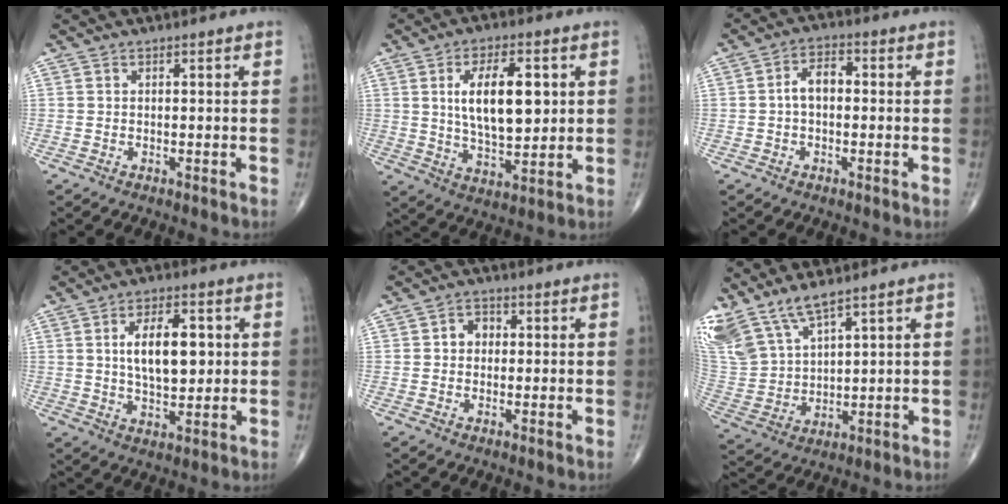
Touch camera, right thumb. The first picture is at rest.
{"total": 13.4, "force": [2.8, 6.2, 11.6], "torque": [-0.179, -0.013, 0.053]}
{"total": 4.9, "force": [-0.2, 3.0, 3.9], "torque": [-0.061, 0.021, -0.012]}
{"total": 10.9, "force": [1.8, 5.4, 9.3], "torque": [-0.134, -0.006, 0.032]}
{"total": 3.4, "force": [0.3, 2.9, 1.8], "torque": [-0.011, 0.012, -0.002]}
{"total": 11.6, "force": [9.0, 3.5, 6.5], "torque": [-0.142, -0.031, 0.201]}